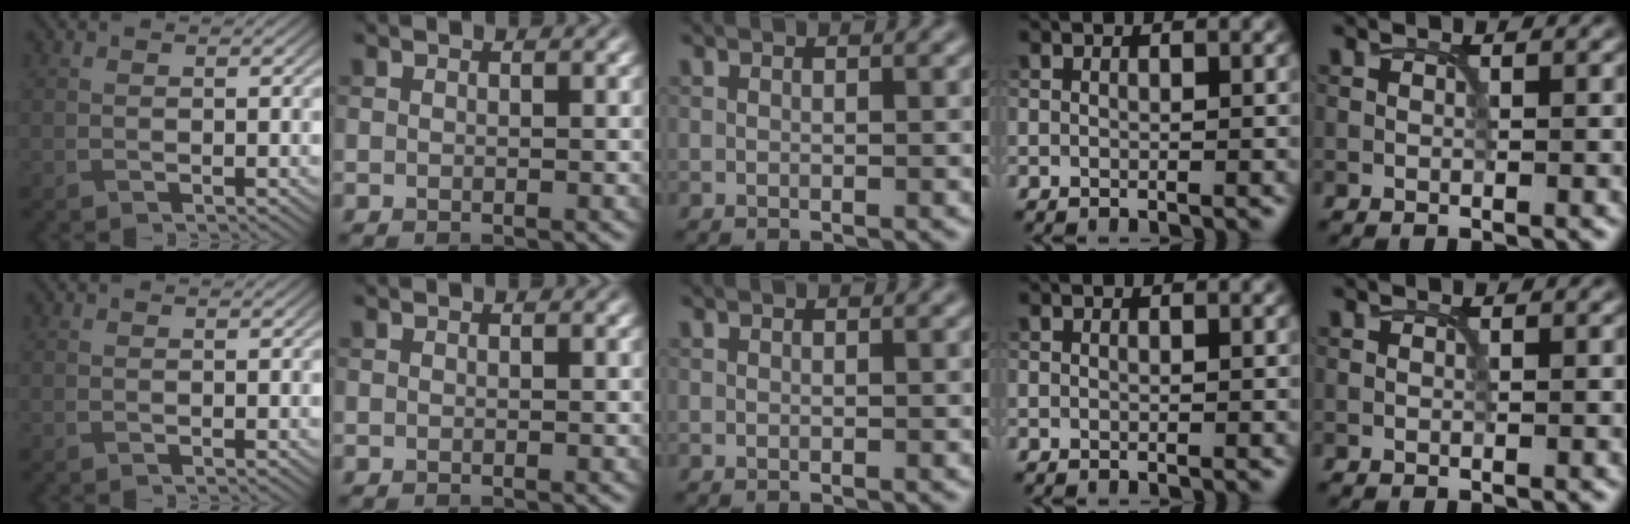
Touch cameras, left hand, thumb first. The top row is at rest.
{}